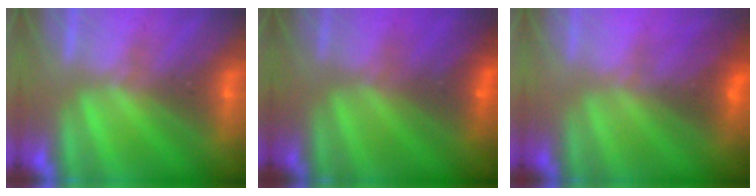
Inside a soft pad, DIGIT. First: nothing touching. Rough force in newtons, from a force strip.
{"total": 1.5}
{"total": 2.9}